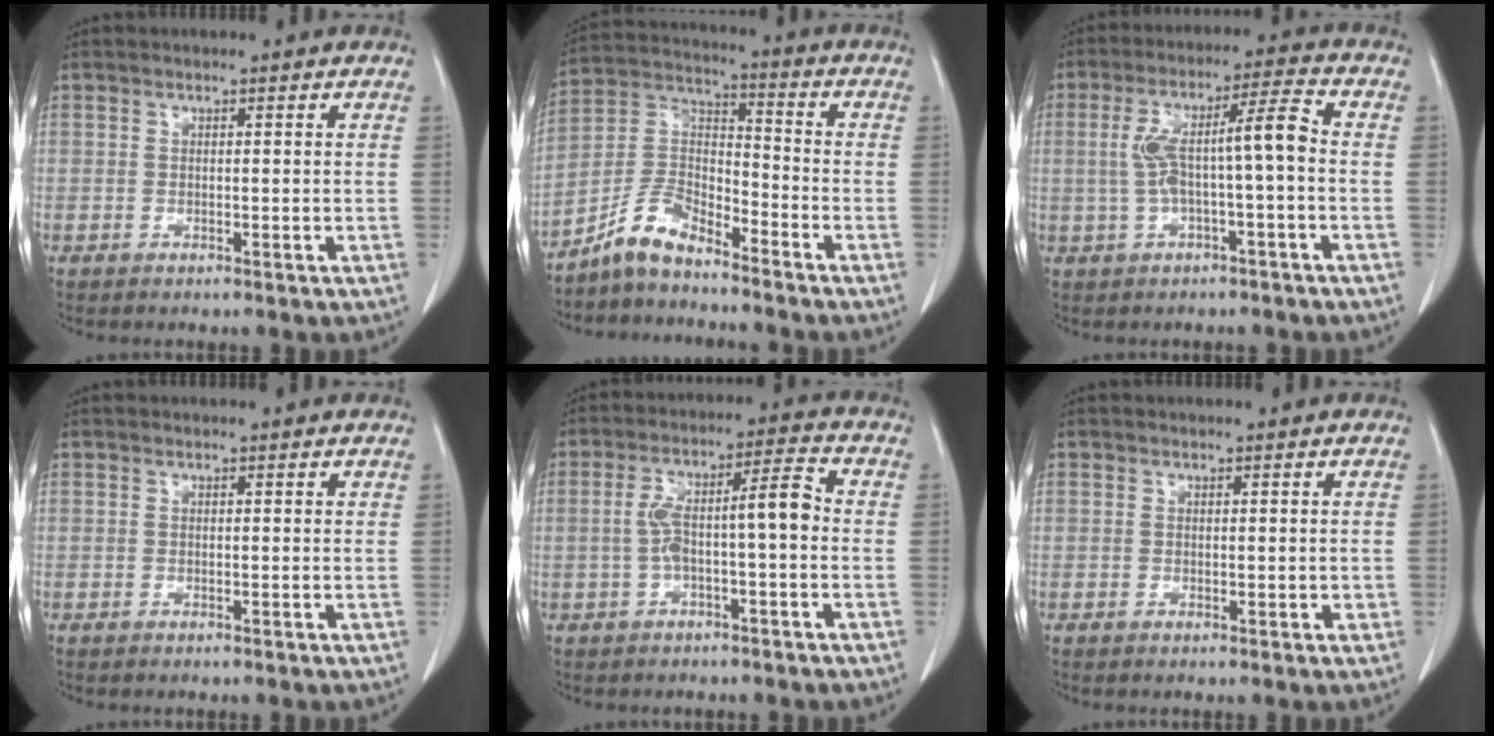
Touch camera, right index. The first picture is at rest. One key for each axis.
{"total": 8.3, "fx": -7.0, "fy": 2.6, "fz": 3.6, "tx": -0.082, "ty": 0.018, "tz": -0.140}
{"total": 8.8, "fx": -0.4, "fy": 1.0, "fz": 8.7, "tx": -0.164, "ty": 0.034, "tz": -0.008}
{"total": 0.0}
{"total": 8.1, "fx": -0.8, "fy": 1.4, "fz": 7.9, "tx": -0.147, "ty": 0.034, "tz": -0.013}
{"total": 0.9, "fx": 0.1, "fy": 0.6, "fz": 0.6, "tx": -0.006, "ty": -0.001, "tz": 0.004}